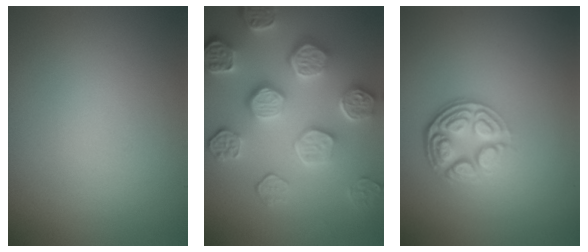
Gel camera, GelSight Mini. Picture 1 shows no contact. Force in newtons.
{"total": 7.7, "press": 5.9, "slide": 4.9}
{"total": 4.8, "press": 3.5, "slide": 3.3}